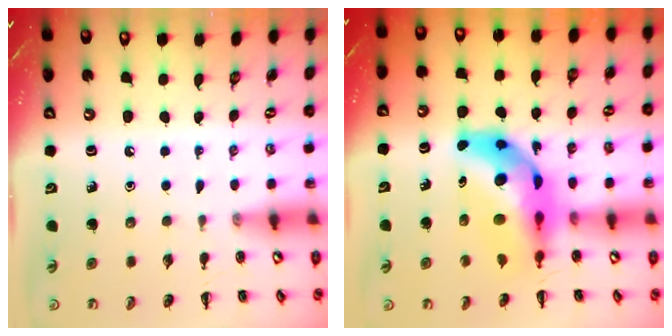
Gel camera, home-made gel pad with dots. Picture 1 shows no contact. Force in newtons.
{"total": 12.6, "press": 11.9, "slide": 4.1}